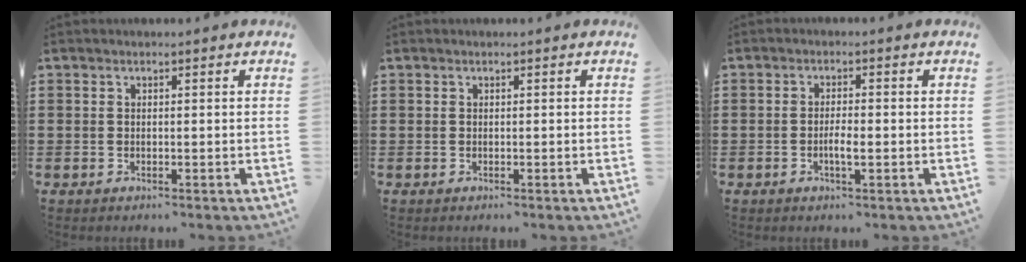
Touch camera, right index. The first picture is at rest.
{"total": 0.0}
{"total": 2.7, "force": [-0.8, 0.5, 2.5], "torque": [-0.043, -0.001, -0.015]}